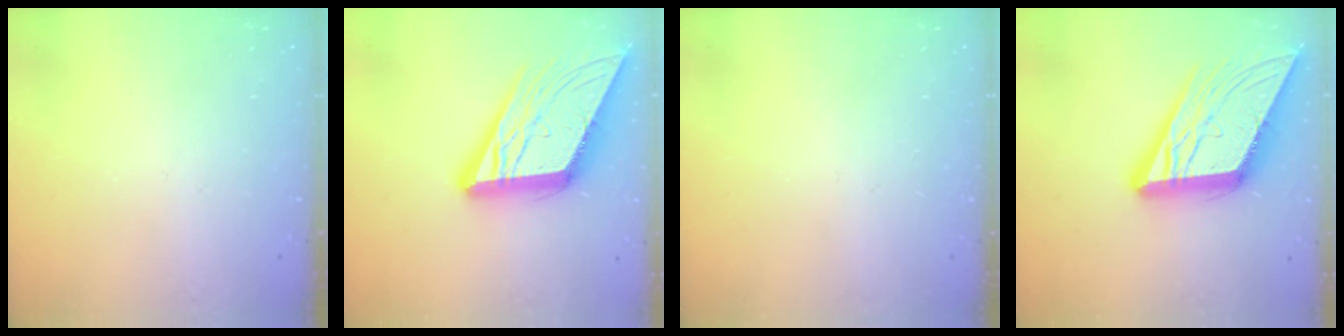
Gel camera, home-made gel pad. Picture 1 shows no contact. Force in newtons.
{"total": 18.7, "press": 18.6, "slide": 2.1}
{"total": 0.0}
{"total": 18.7, "press": 18.6, "slide": 2.1}